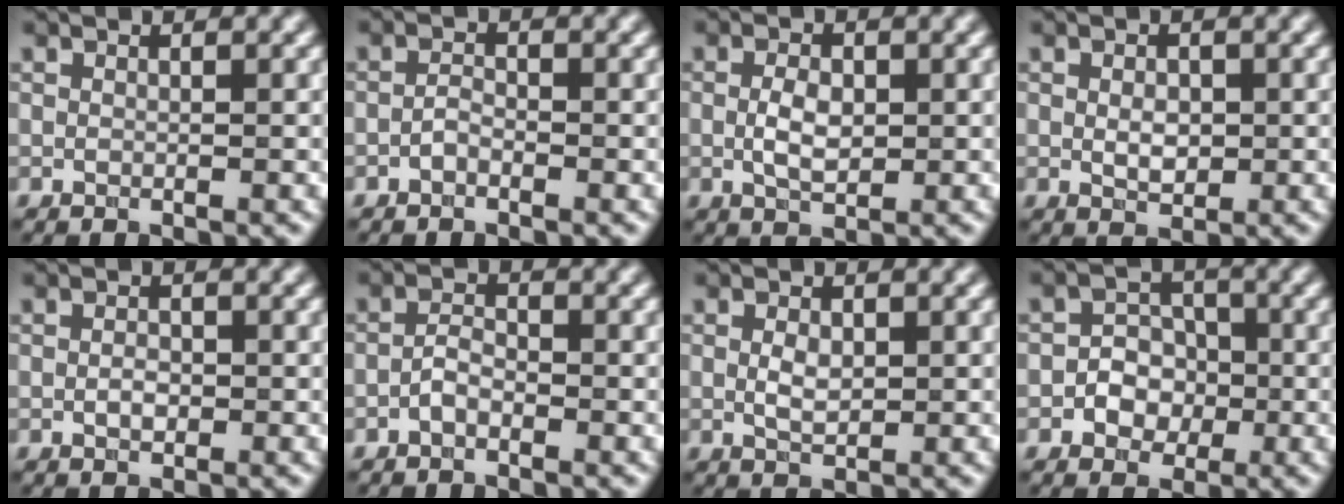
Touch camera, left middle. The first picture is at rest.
{"total": 1.1, "force": [-0.6, 0.5, 0.7], "torque": [-0.016, 0.002, -0.015]}
{"total": 2.8, "force": [0.0, 1.6, 2.3], "torque": [-0.049, -0.001, 0.000]}
{"total": 1.9, "force": [0.0, 1.2, 1.5], "torque": [-0.026, -0.002, 0.001]}
{"total": 1.3, "force": [-0.2, 0.8, 1.0], "torque": [-0.018, 0.000, -0.005]}
{"total": 1.6, "force": [-0.8, 0.8, 1.1], "torque": [-0.023, 0.004, -0.021]}
{"total": 1.9, "force": [0.1, 1.2, 1.5], "torque": [-0.033, -0.001, 0.004]}
{"total": 3.0, "force": [-0.9, 2.5, 1.4], "torque": [-0.002, 0.003, -0.024]}